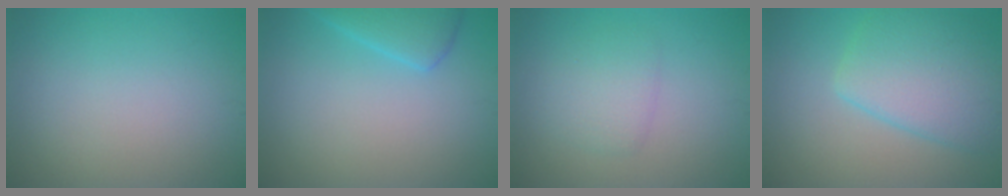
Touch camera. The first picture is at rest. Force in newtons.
{"total": 3.0, "press": 3.0, "slide": 0.3}
{"total": 2.4, "press": 2.4, "slide": 0.1}
{"total": 6.3, "press": 6.2, "slide": 0.5}